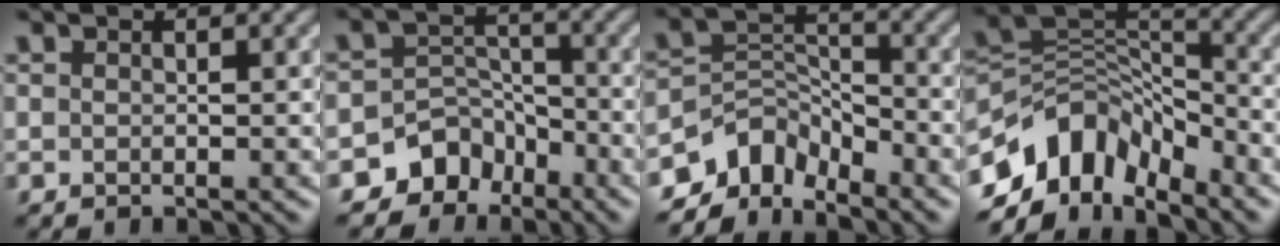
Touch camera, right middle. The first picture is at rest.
{"total": 4.7, "force": [-3.3, 3.2, 0.8], "torque": [-0.002, 0.005, -0.058]}
{"total": 5.0, "force": [-4.1, 2.6, 1.4], "torque": [-0.019, 0.001, -0.084]}
{"total": 8.1, "force": [-5.4, 4.9, 3.7], "torque": [-0.052, 0.001, -0.109]}